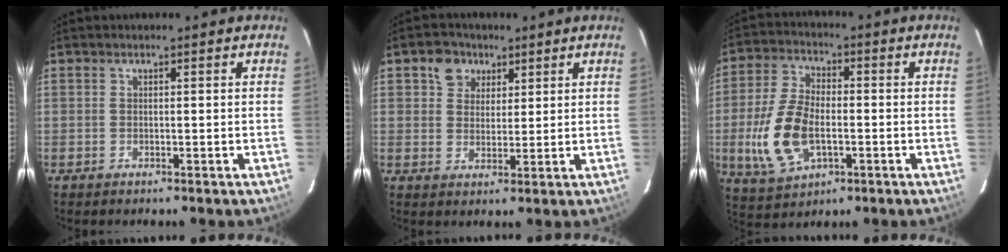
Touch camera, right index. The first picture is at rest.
{"total": 5.3, "force": [2.6, 4.3, 1.4], "torque": [-0.016, 0.015, 0.046]}
{"total": 13.0, "force": [-2.8, 7.2, 10.4], "torque": [-0.232, 0.001, -0.045]}